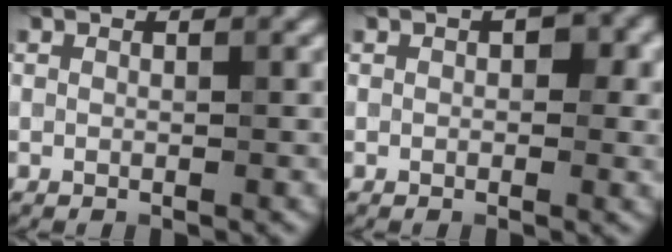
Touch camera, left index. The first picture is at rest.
{"total": 2.8, "force": [0.6, 1.6, 2.3], "torque": [-0.030, 0.004, 0.007]}